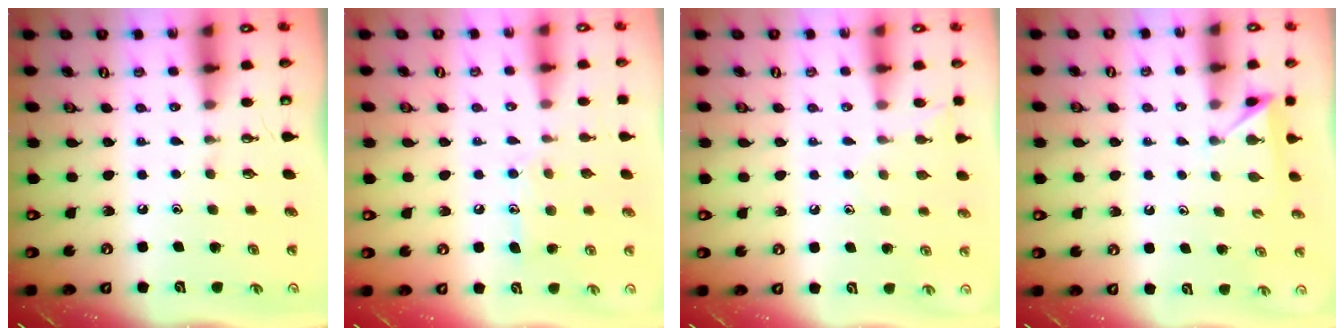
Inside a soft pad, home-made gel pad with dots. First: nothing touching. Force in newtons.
{"total": 9.7, "press": 9.7, "slide": 0.7}
{"total": 6.2, "press": 6.2, "slide": 0.7}
{"total": 2.8, "press": 2.8, "slide": 0.5}